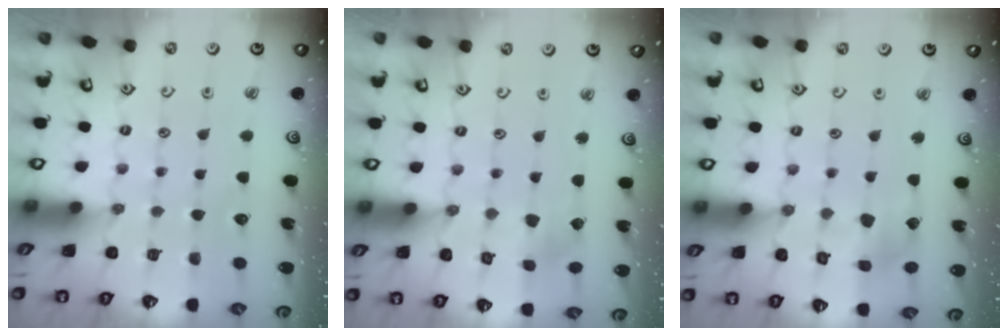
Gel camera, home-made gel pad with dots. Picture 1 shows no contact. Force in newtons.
{"total": 3.1, "press": 3.0, "slide": 0.3}
{"total": 7.0, "press": 6.9, "slide": 0.5}